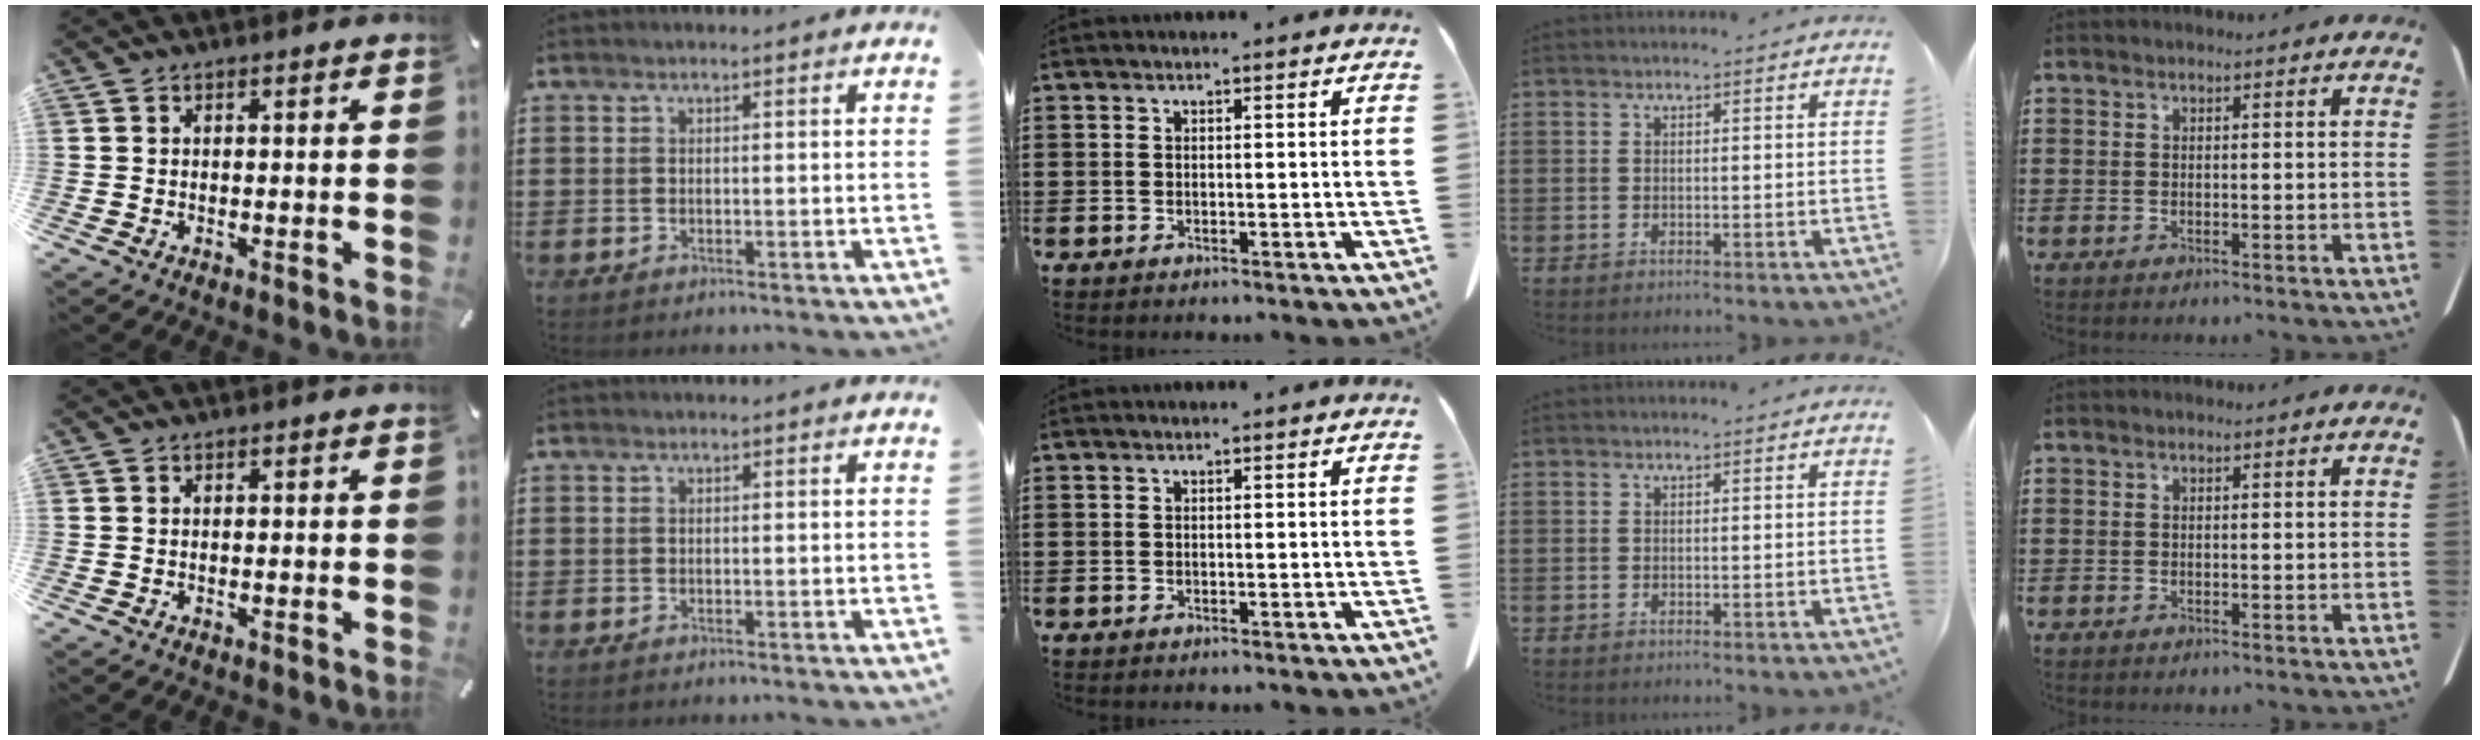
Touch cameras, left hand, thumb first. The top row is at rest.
{}